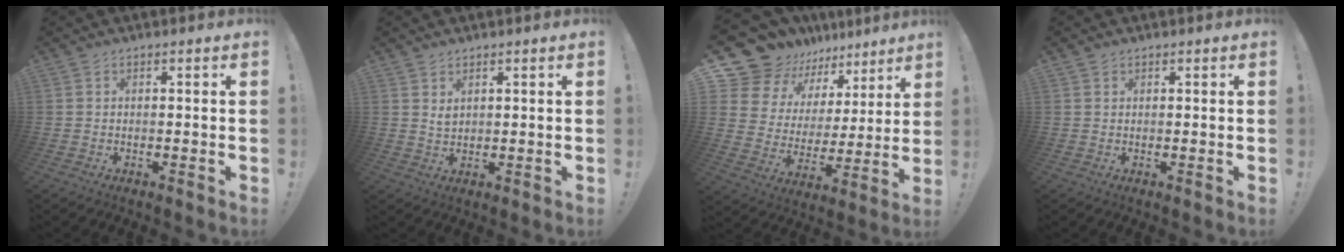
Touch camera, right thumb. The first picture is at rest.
{"total": 2.2, "force": [1.6, 1.1, 1.1], "torque": [-0.011, -0.011, 0.026]}
{"total": 13.3, "force": [10.8, 7.3, 2.5], "torque": [-0.065, -0.089, 0.210]}
{"total": 0.8, "force": [0.7, 0.5, 0.1], "torque": [-0.001, 0.000, 0.013]}